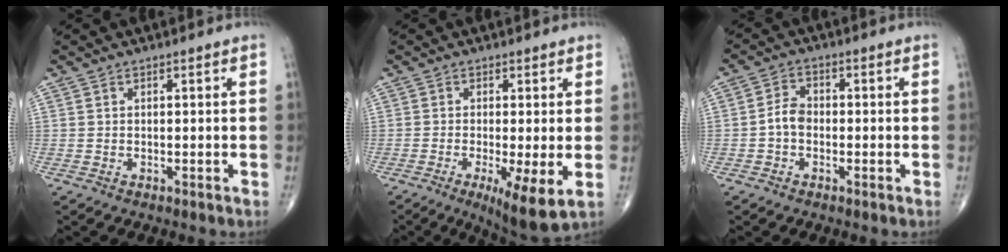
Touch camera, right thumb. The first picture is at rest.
{"total": 8.4, "force": [-2.2, 1.7, 8.0], "torque": [-0.132, -0.025, -0.036]}
{"total": 3.7, "force": [-0.9, 2.6, 2.4], "torque": [-0.038, 0.014, -0.026]}